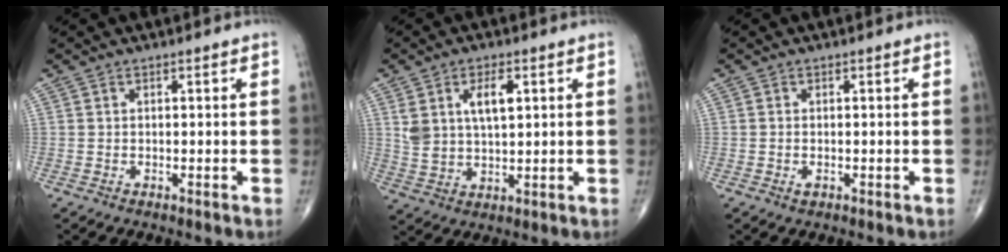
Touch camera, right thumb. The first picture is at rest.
{"total": 8.1, "force": [2.8, 4.0, 6.4], "torque": [-0.115, -0.008, 0.060]}
{"total": 0.9, "force": [-0.3, 0.5, 0.7], "torque": [-0.014, 0.001, -0.005]}